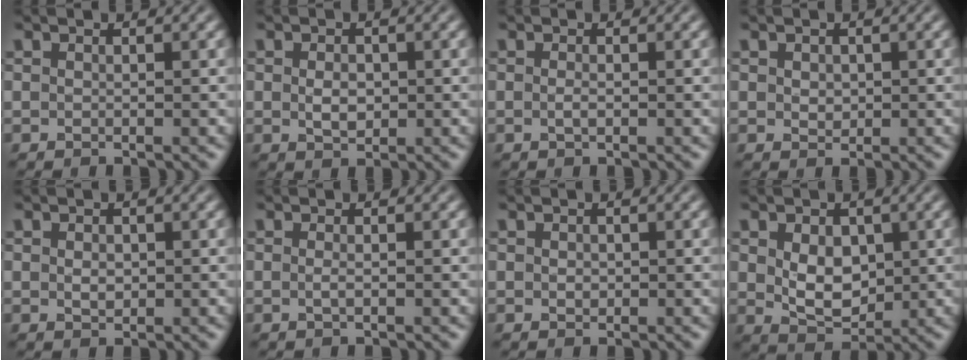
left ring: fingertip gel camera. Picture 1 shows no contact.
{"total": 2.0, "force": [0.0, 1.4, 1.5], "torque": [-0.029, -0.002, 0.001]}
{"total": 0.8, "force": [-0.1, 0.2, 0.7], "torque": [-0.017, -0.002, -0.003]}
{"total": 1.1, "force": [0.2, 0.9, 0.6], "torque": [-0.011, -0.003, 0.007]}
{"total": 1.2, "force": [0.0, 0.9, 0.9], "torque": [-0.017, -0.003, 0.002]}
{"total": 0.7, "force": [-0.1, 0.2, 0.7], "torque": [-0.017, -0.002, -0.002]}
{"total": 0.7, "force": [0.0, 0.6, 0.4], "torque": [-0.006, -0.003, -0.001]}
{"total": 4.3, "force": [0.4, 3.0, 3.1], "torque": [-0.058, -0.006, 0.012]}